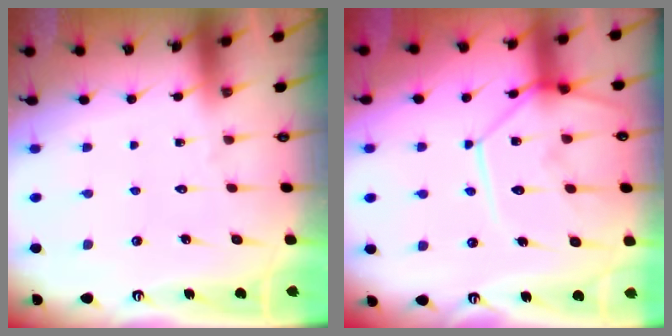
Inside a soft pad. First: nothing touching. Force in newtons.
{"total": 13.8, "press": 13.7, "slide": 1.3}